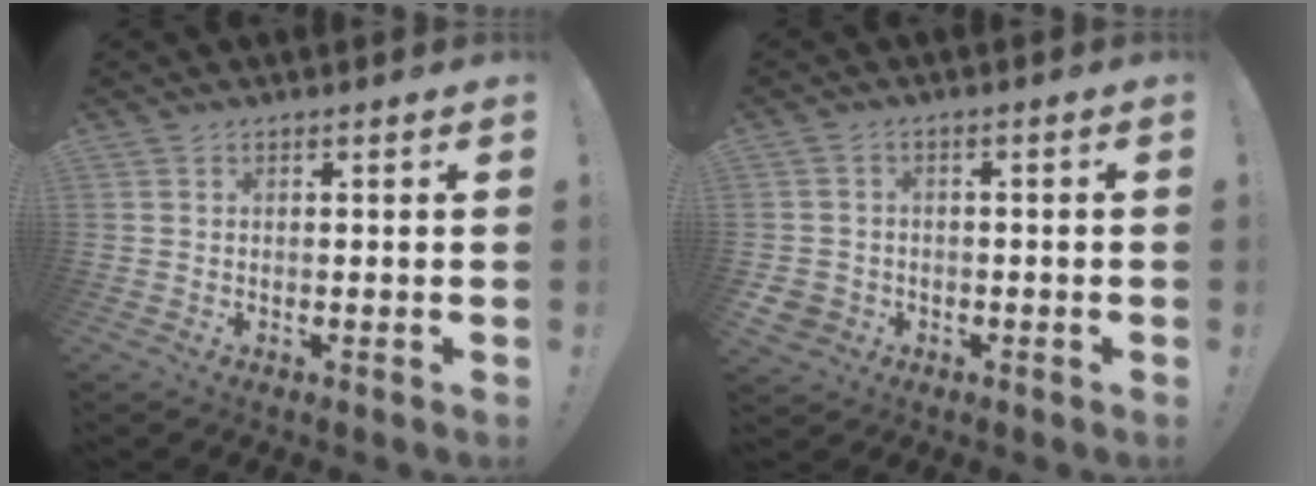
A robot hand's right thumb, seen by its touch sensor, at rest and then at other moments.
{"total": 3.8, "force": [-1.2, 3.4, 1.2], "torque": [-0.026, 0.003, -0.023]}